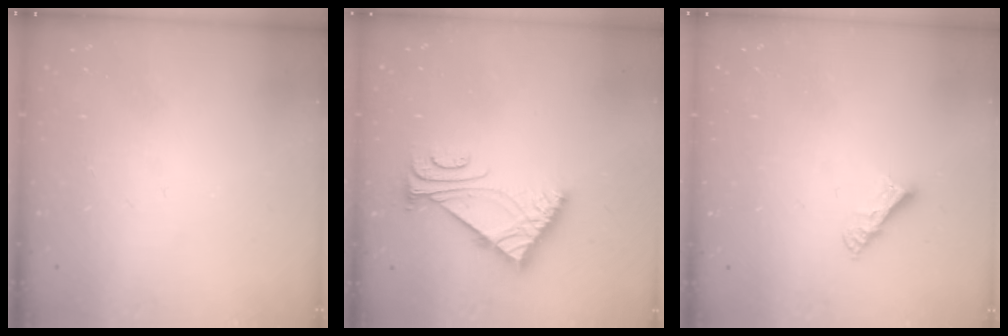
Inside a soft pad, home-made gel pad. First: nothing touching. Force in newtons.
{"total": 6.7, "press": 6.7, "slide": 0.8}
{"total": 4.9, "press": 4.8, "slide": 0.4}